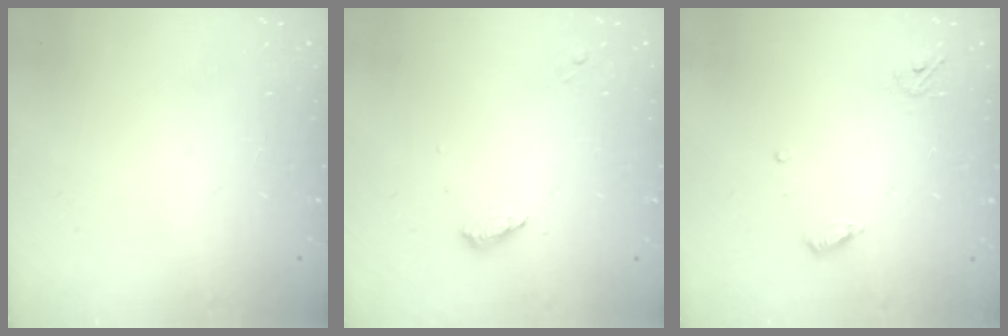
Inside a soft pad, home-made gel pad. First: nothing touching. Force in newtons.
{"total": 6.4, "press": 6.4, "slide": 0.7}
{"total": 3.6, "press": 3.6, "slide": 0.3}